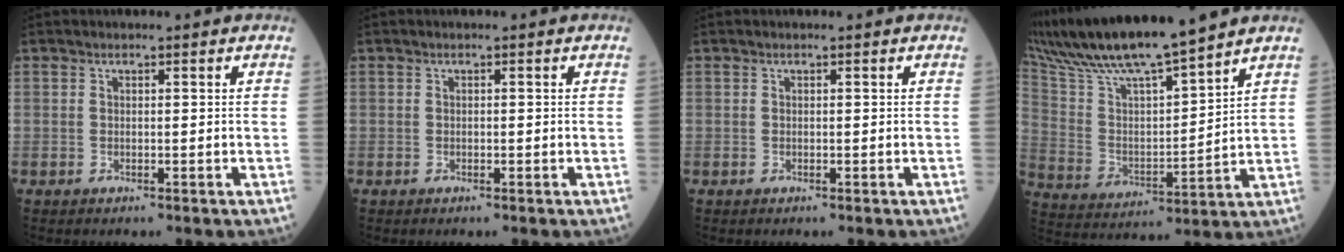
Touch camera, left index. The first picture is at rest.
{"total": 0.0}
{"total": 0.0}
{"total": 17.7, "force": [15.5, 0.2, 8.4], "torque": [-0.165, 0.007, 0.285]}